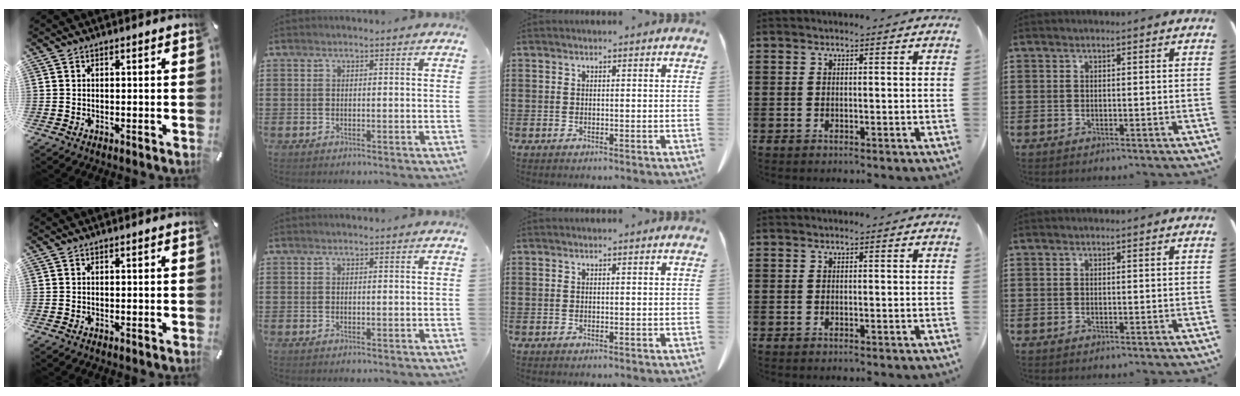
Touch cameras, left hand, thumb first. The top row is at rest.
{}